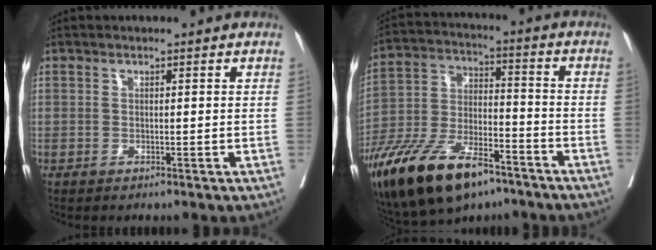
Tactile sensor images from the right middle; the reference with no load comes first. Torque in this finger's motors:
{"motor_torque": [1.30, -0.84, 1.05, 0.21]}